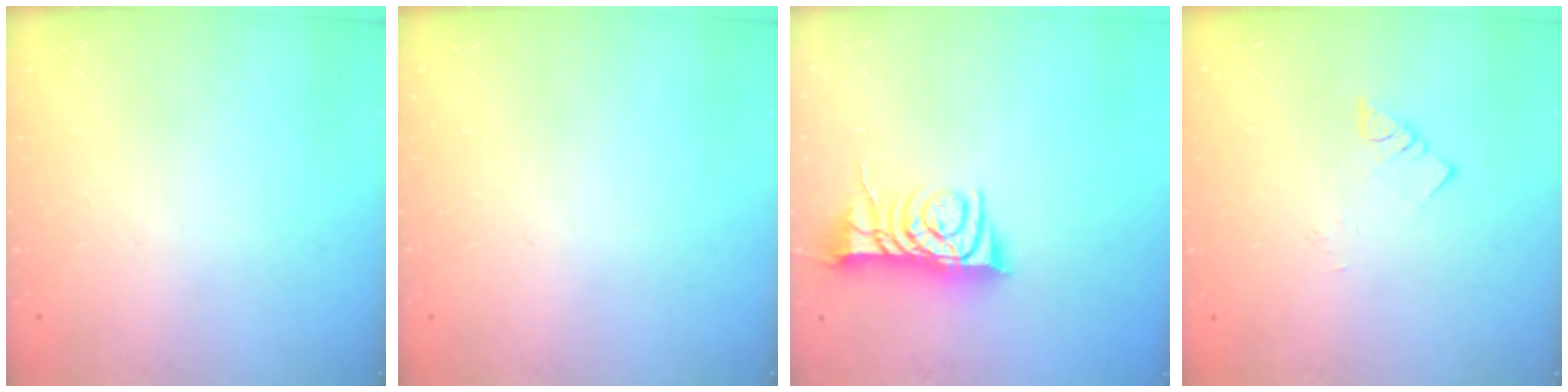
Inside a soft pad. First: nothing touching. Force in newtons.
{"total": 0.0}
{"total": 10.4, "press": 10.4, "slide": 0.8}
{"total": 1.9, "press": 1.9, "slide": 0.1}